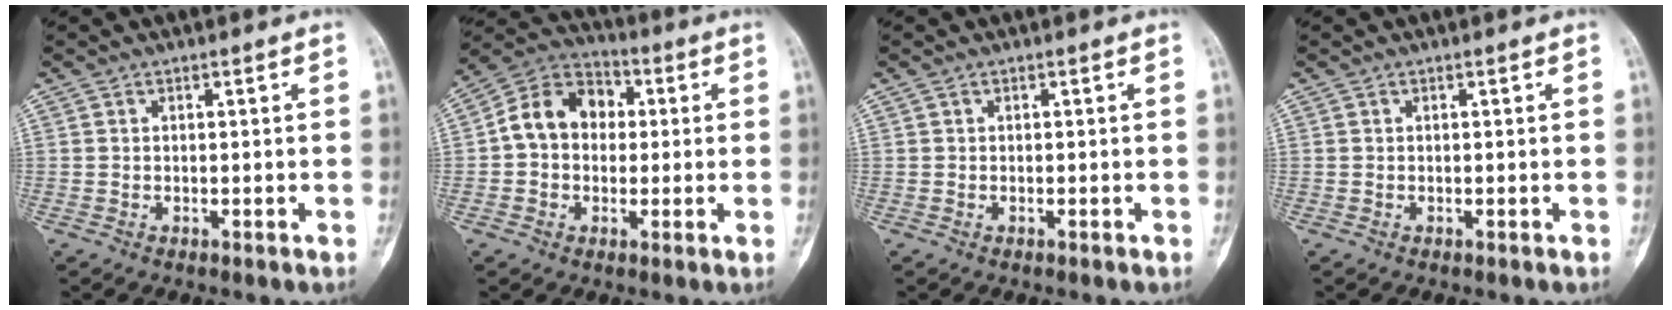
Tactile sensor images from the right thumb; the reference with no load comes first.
{"total": 11.8, "force": [0.9, 9.3, 7.2], "torque": [-0.100, 0.033, 0.002]}
{"total": 0.0}
{"total": 0.0}